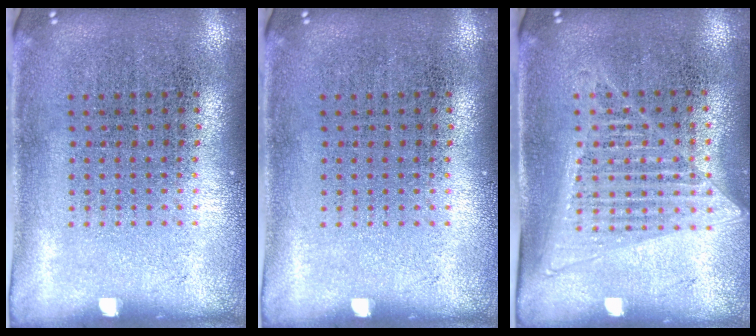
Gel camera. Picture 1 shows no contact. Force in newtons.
{"total": 0.0}
{"total": 1.4, "press": 1.2, "slide": 0.6}